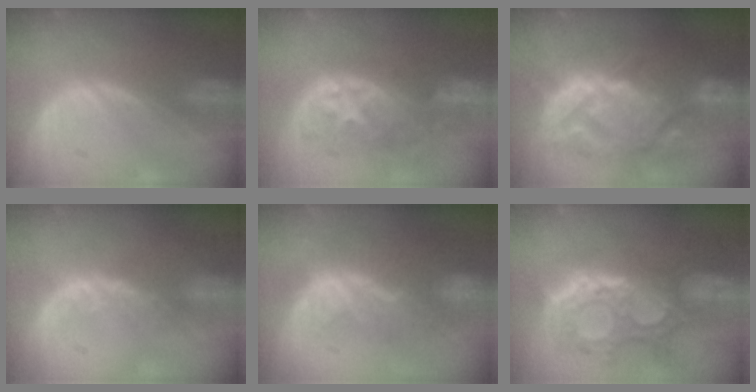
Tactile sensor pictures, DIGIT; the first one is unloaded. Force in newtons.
{"total": 9.9, "press": 9.2, "slide": 3.5}
{"total": 13.9, "press": 13.9, "slide": 1.3}
{"total": 2.6, "press": 2.1, "slide": 1.5}
{"total": 8.4, "press": 7.6, "slide": 3.5}
{"total": 11.9, "press": 10.7, "slide": 5.2}